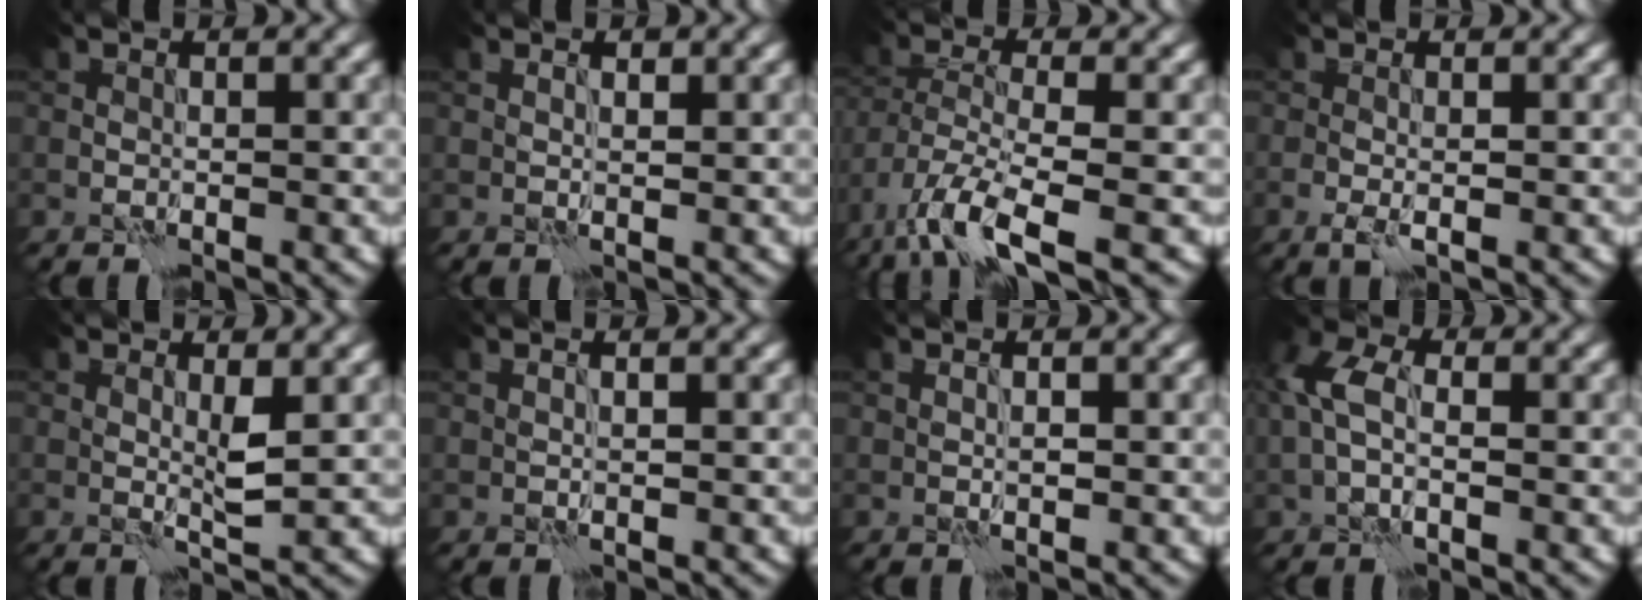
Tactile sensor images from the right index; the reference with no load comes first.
{"total": 0.9, "force": [0.5, 0.4, 0.7], "torque": [-0.011, -0.003, 0.009]}
{"total": 7.2, "force": [-4.4, 2.1, 5.3], "torque": [-0.110, -0.008, -0.093]}
{"total": 1.5, "force": [-0.4, 0.4, 1.4], "torque": [-0.031, -0.005, -0.009]}
{"total": 1.7, "force": [0.5, 0.2, 1.6], "torque": [-0.033, -0.004, 0.008]}
{"total": 0.9, "force": [0.5, 0.2, 0.7], "torque": [-0.010, -0.006, 0.005]}
{"total": 0.9, "force": [0.2, 0.2, 0.9], "torque": [-0.019, 0.001, 0.004]}
{"total": 4.4, "force": [-0.1, 2.6, 3.5], "torque": [-0.087, 0.011, -0.012]}